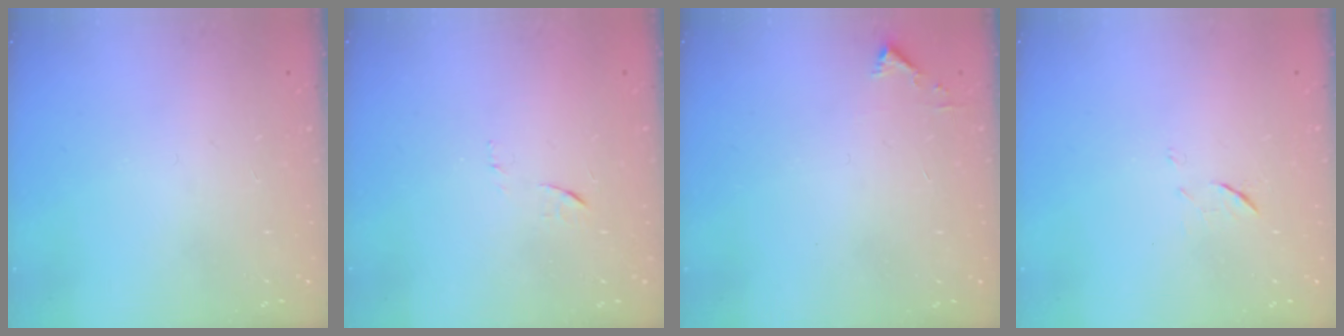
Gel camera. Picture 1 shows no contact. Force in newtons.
{"total": 6.5, "press": 6.5, "slide": 0.5}
{"total": 2.3, "press": 2.3, "slide": 0.2}
{"total": 5.4, "press": 5.2, "slide": 1.2}